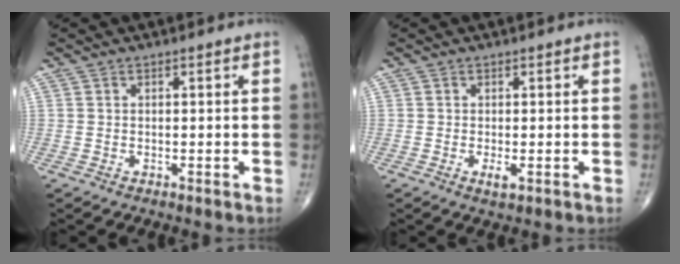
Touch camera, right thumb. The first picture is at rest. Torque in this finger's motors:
{"motor_torque": [0.01, 0.23, -0.09, -0.05, 0.01]}